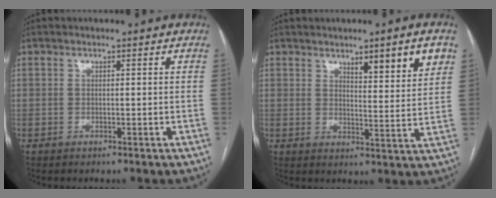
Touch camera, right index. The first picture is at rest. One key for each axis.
{"total": 7.5, "fx": 4.4, "fy": 0.8, "fz": 6.0, "tx": -0.083, "ty": -0.007, "tz": 0.065}